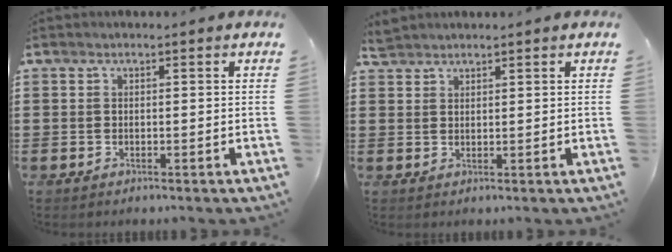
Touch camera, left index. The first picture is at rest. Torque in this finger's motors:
{"motor_torque": [-0.66, 0.93, 0.02, -0.01]}